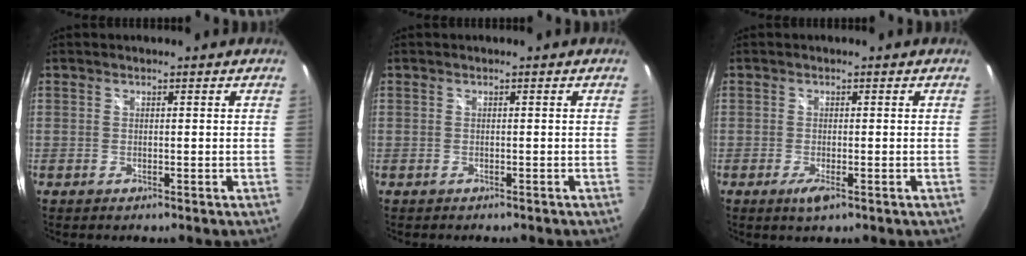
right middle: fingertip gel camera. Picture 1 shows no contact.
{"total": 0.7, "force": [-0.6, 0.3, 0.3], "torque": [-0.007, -0.001, -0.007]}
{"total": 2.5, "force": [-1.3, 0.6, 2.1], "torque": [-0.041, -0.010, -0.022]}